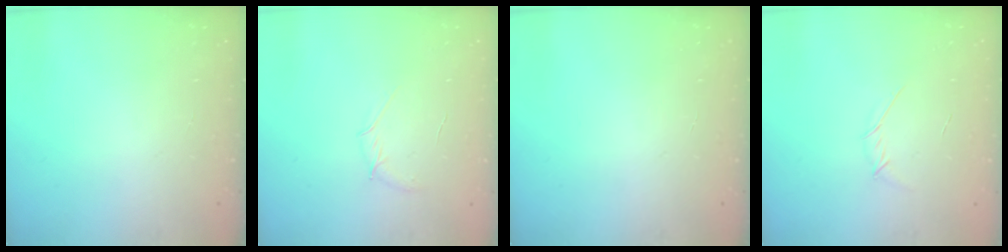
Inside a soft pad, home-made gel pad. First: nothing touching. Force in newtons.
{"total": 5.3, "press": 5.2, "slide": 1.4}
{"total": 0.0}
{"total": 3.2, "press": 3.1, "slide": 0.8}